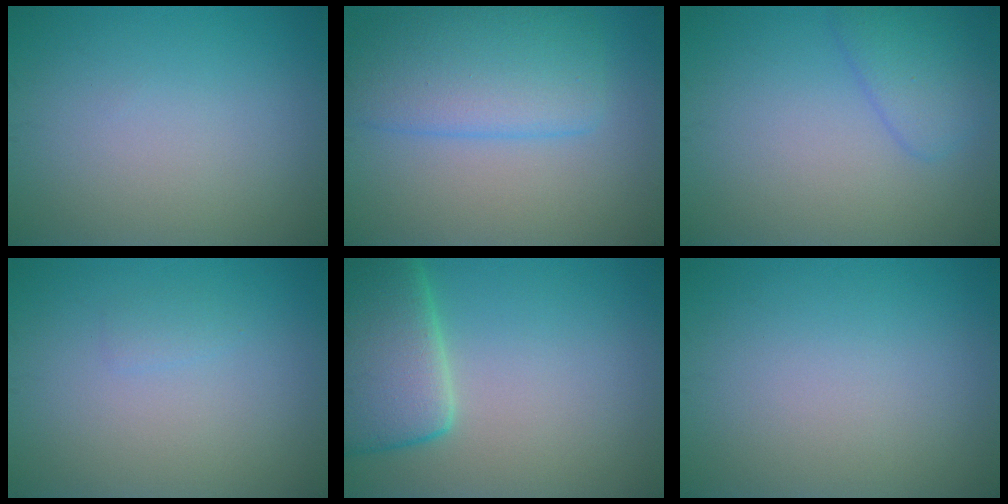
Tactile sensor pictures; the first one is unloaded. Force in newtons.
{"total": 6.0, "press": 6.0, "slide": 0.3}
{"total": 2.7, "press": 2.6, "slide": 0.2}
{"total": 0.7, "press": 0.7, "slide": 0.1}
{"total": 7.7, "press": 7.7, "slide": 0.6}
{"total": 0.0}